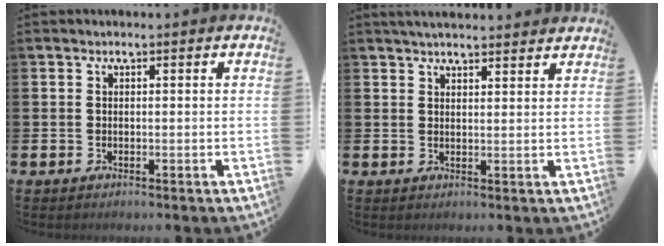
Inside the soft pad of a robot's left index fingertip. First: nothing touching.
{"total": 3.0, "force": [3.0, 0.2, 0.5], "torque": [-0.011, -0.011, 0.054]}